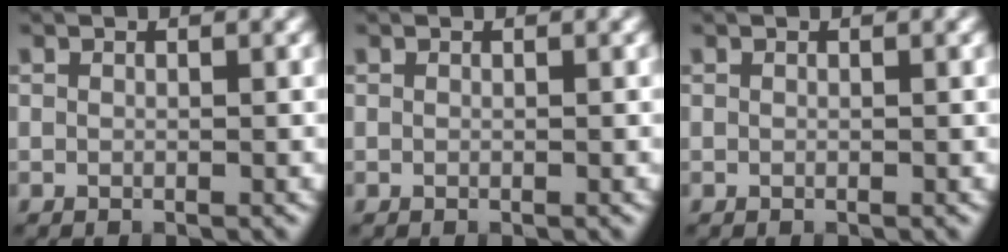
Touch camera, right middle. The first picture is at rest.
{"total": 0.0}
{"total": 0.0}